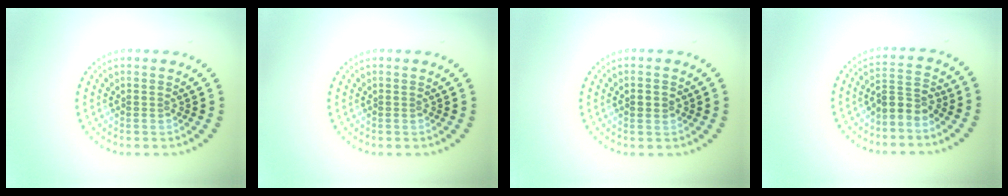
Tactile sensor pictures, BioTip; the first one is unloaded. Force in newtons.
{"total": 0.0}
{"total": 1.7, "press": 1.7, "slide": 0.1}
{"total": 2.6, "press": 2.0, "slide": 1.7}